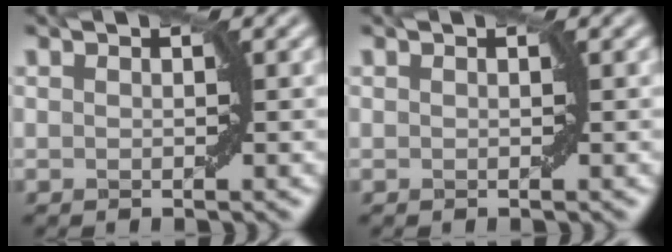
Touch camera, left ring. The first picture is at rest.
{"total": 0.0}